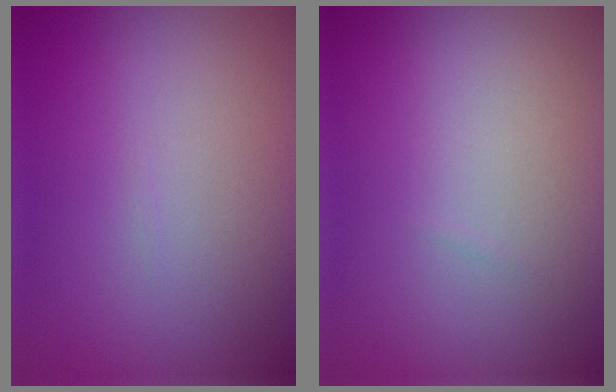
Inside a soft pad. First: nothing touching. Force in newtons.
{"total": 0.0}